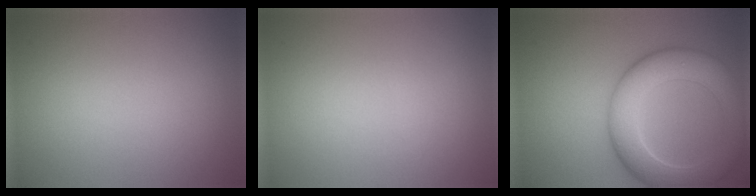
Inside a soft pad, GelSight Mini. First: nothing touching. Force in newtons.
{"total": 0.0}
{"total": 7.7, "press": 7.7, "slide": 0.3}